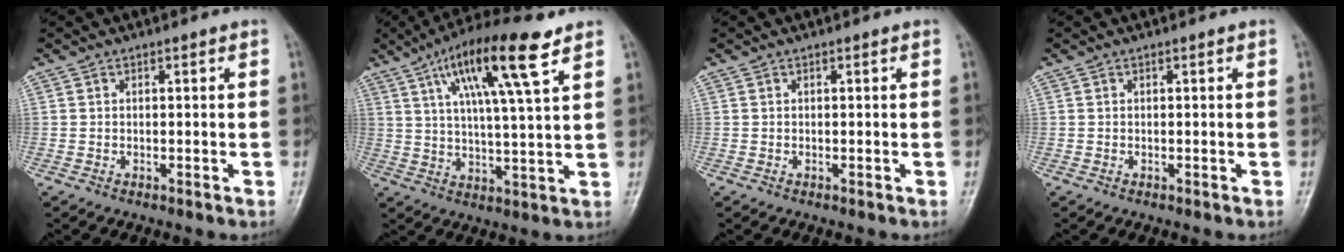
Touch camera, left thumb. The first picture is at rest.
{"total": 15.9, "force": [8.2, 2.7, 13.4], "torque": [-0.228, -0.017, 0.139]}
{"total": 0.0}
{"total": 0.0}